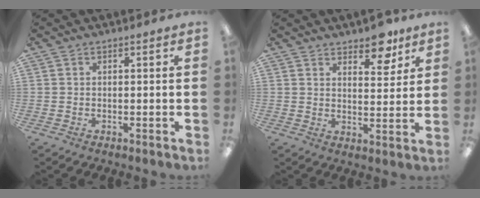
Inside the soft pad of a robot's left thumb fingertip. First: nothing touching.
{"total": 7.5, "force": [5.9, 3.2, 3.3], "torque": [-0.024, -0.039, 0.098]}